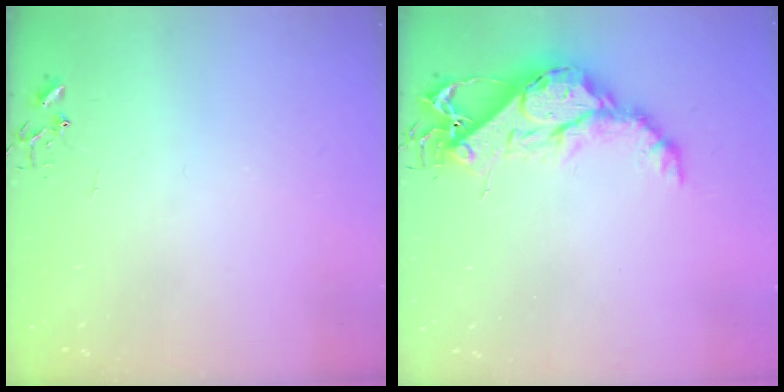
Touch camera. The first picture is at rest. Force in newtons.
{"total": 14.3, "press": 14.3, "slide": 1.1}